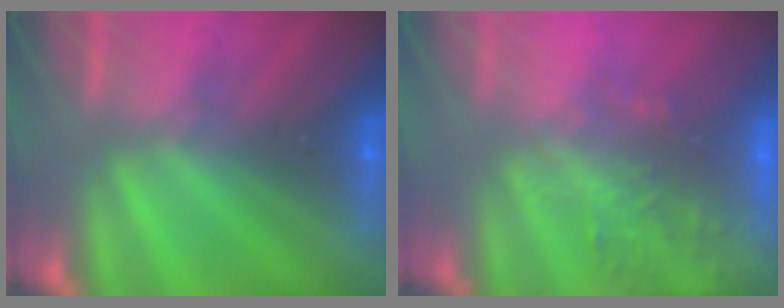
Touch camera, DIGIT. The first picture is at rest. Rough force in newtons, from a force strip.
{"total": 5.8}